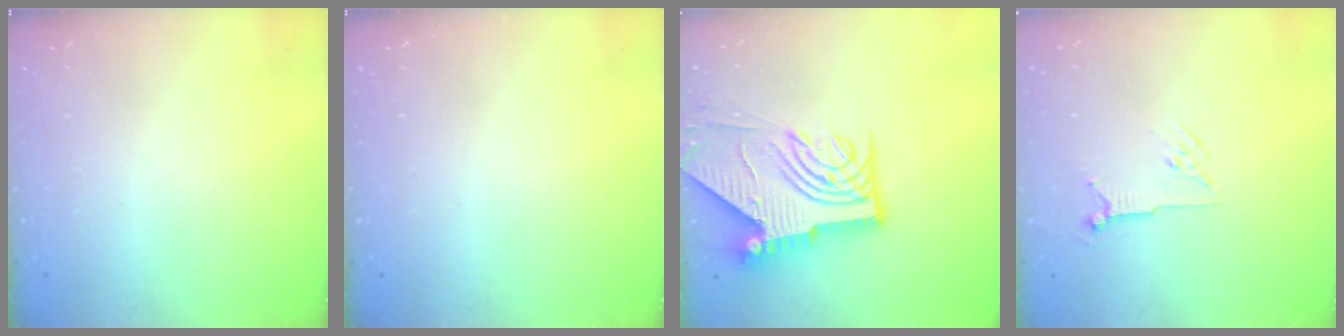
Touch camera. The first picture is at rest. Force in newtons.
{"total": 0.0}
{"total": 14.8, "press": 14.7, "slide": 1.8}
{"total": 6.0, "press": 6.0, "slide": 0.4}